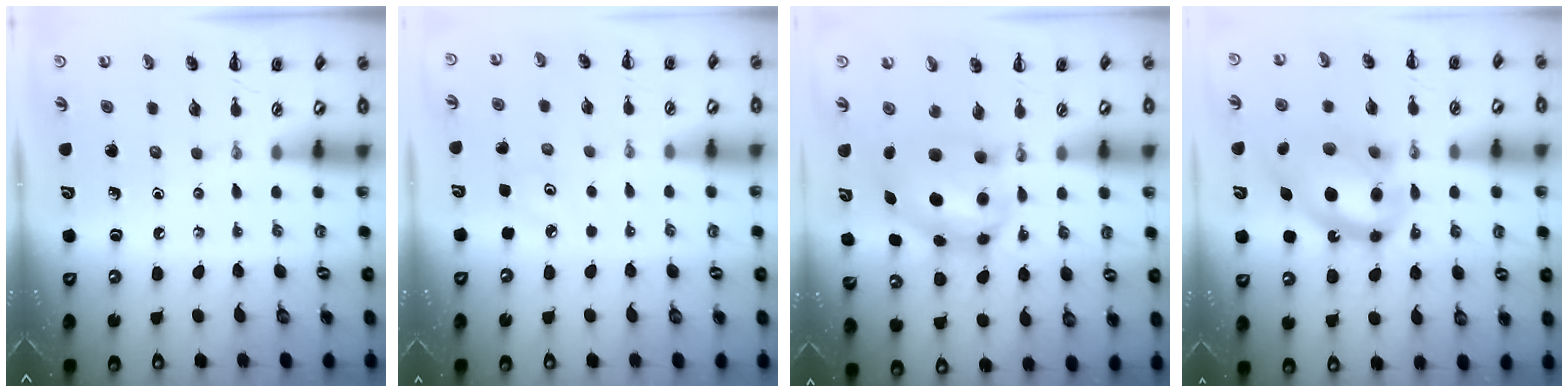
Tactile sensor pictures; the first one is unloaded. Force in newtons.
{"total": 4.8, "press": 4.6, "slide": 1.3}
{"total": 7.4, "press": 7.3, "slide": 1.2}
{"total": 15.6, "press": 15.1, "slide": 4.2}